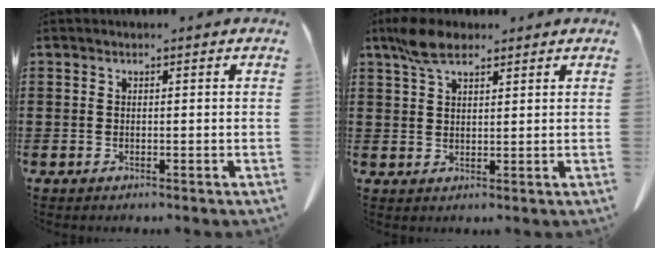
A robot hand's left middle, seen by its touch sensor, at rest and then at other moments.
{"total": 5.3, "force": [3.6, 2.2, 3.2], "torque": [-0.073, 0.006, 0.067]}